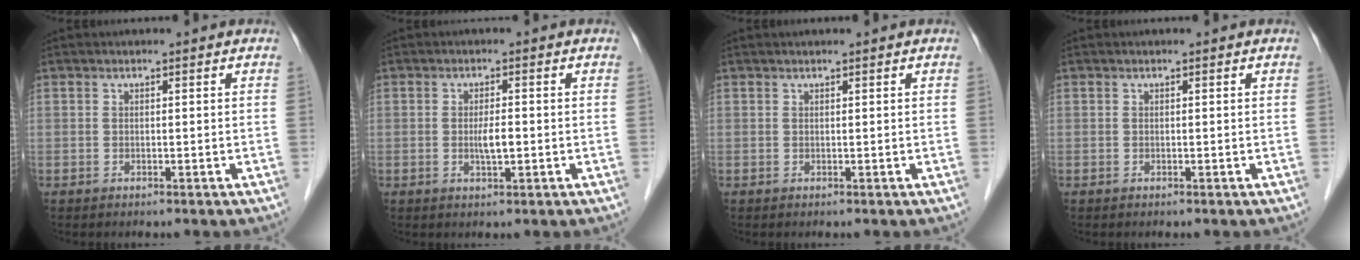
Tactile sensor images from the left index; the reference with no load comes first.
{"total": 2.3, "force": [-0.3, 0.4, 2.3], "torque": [-0.046, -0.002, -0.004]}
{"total": 1.2, "force": [1.1, 0.0, 0.6], "torque": [-0.009, 0.015, 0.021]}
{"total": 0.0}